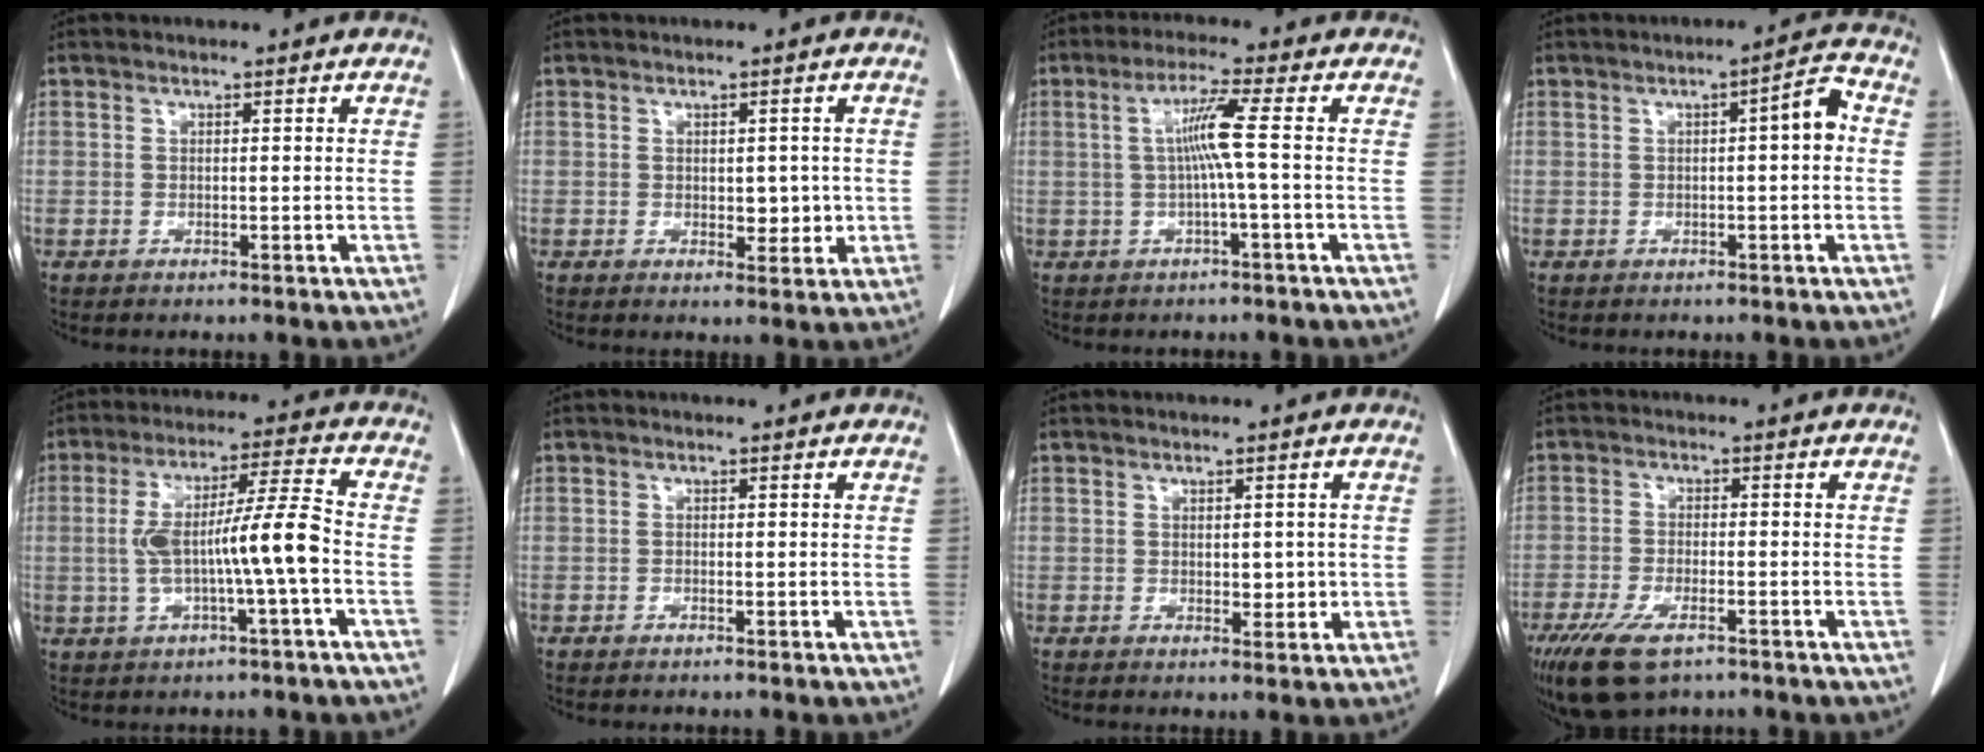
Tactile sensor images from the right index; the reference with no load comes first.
{"total": 3.3, "force": [0.0, 2.0, 2.6], "torque": [-0.024, 0.000, 0.010]}
{"total": 5.3, "force": [0.0, -1.1, 5.2], "torque": [-0.100, 0.009, 0.003]}
{"total": 4.1, "force": [0.2, 0.6, 4.1], "torque": [-0.057, 0.012, -0.002]}
{"total": 10.3, "force": [-1.5, 0.2, 10.2], "torque": [-0.189, 0.022, -0.025]}
{"total": 0.0}
{"total": 2.4, "force": [0.1, 1.5, 1.9], "torque": [-0.019, 0.000, 0.010]}
{"total": 9.2, "force": [-6.0, 3.3, 6.1], "torque": [-0.124, -0.021, -0.102]}